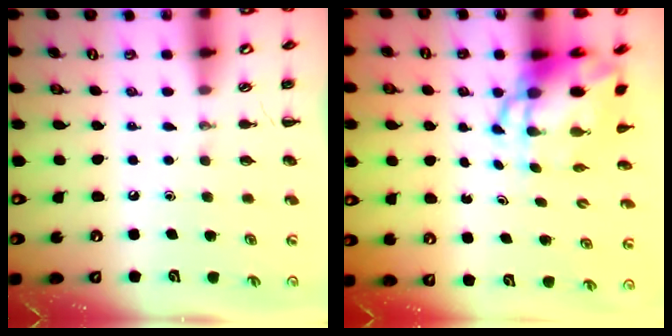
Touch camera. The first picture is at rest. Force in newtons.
{"total": 7.7, "press": 7.4, "slide": 2.0}